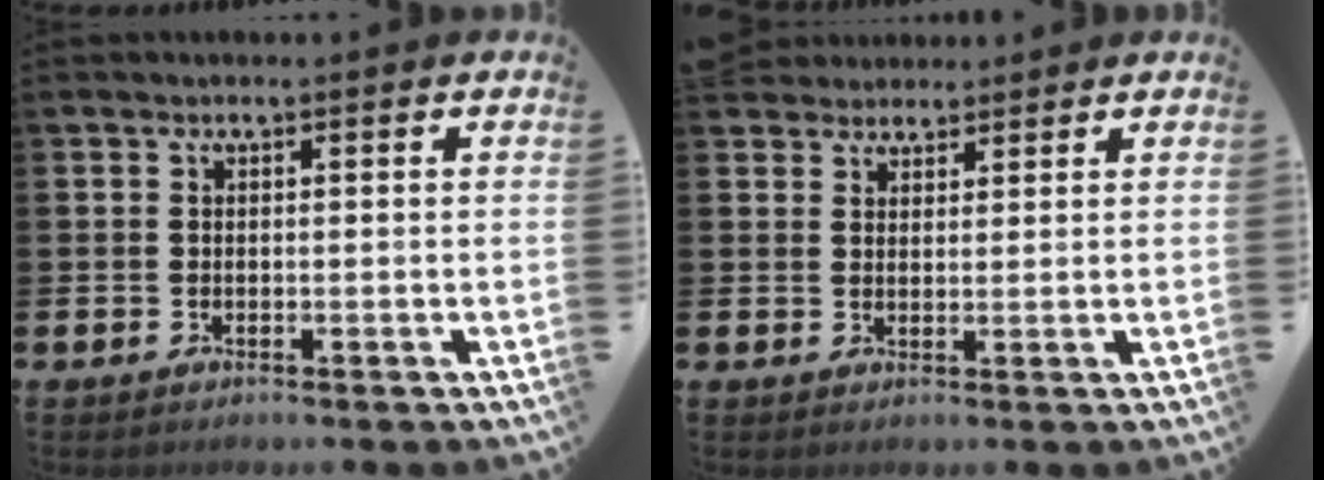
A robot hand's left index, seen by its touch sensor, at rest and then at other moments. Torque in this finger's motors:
{"motor_torque": [2.03, -0.11, 0.26, 0.07]}